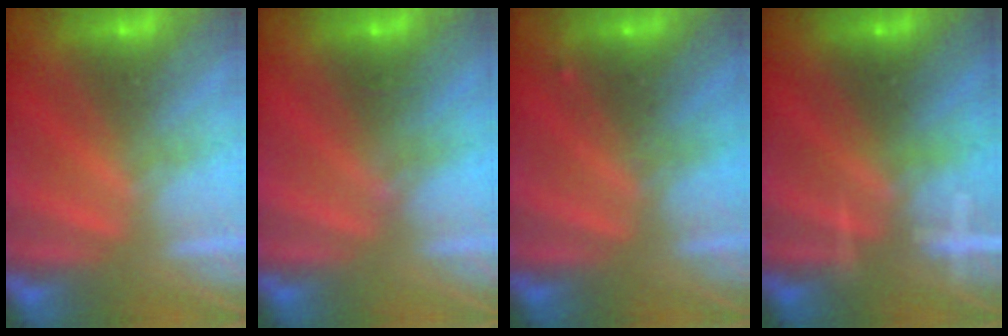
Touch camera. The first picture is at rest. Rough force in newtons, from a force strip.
{"total": 2.4}
{"total": 2.7}
{"total": 3.2}